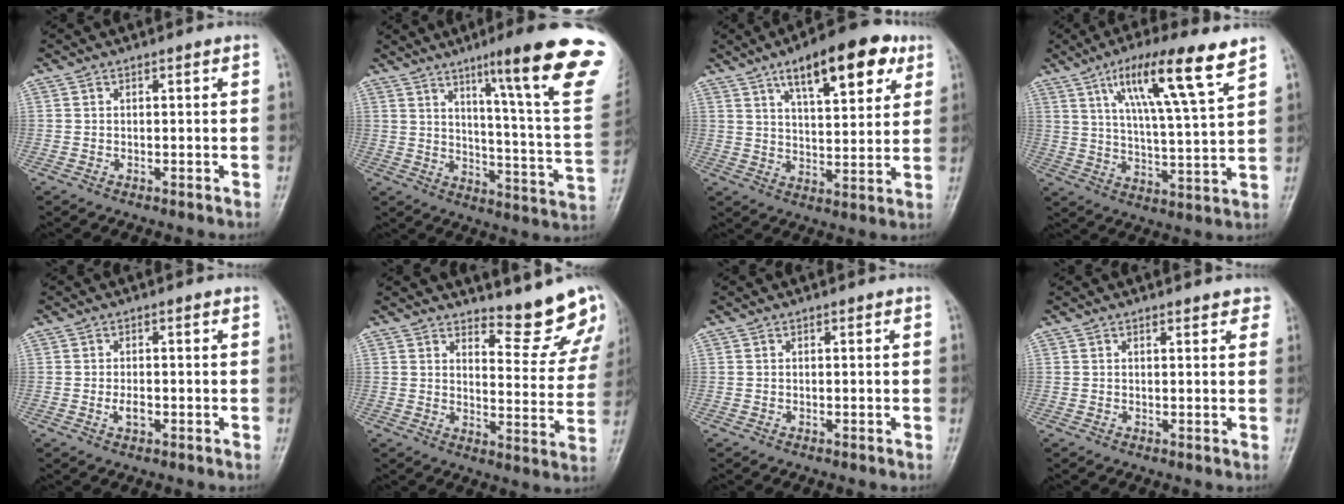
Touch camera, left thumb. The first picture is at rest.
{"total": 23.8, "force": [13.4, 1.5, 19.7], "torque": [-0.253, -0.060, 0.183]}
{"total": 16.0, "force": [8.5, 6.1, 12.1], "torque": [-0.144, -0.022, 0.126]}
{"total": 15.2, "force": [8.7, 1.9, 12.4], "torque": [-0.205, -0.032, 0.147]}
{"total": 2.1, "force": [-0.6, 1.1, 1.7], "torque": [-0.028, 0.002, -0.010]}
{"total": 11.0, "force": [10.1, 2.6, 3.4], "torque": [-0.012, -0.099, 0.125]}
{"total": 0.0}
{"total": 2.5, "force": [2.0, 1.0, 1.2], "torque": [0.004, -0.002, 0.016]}